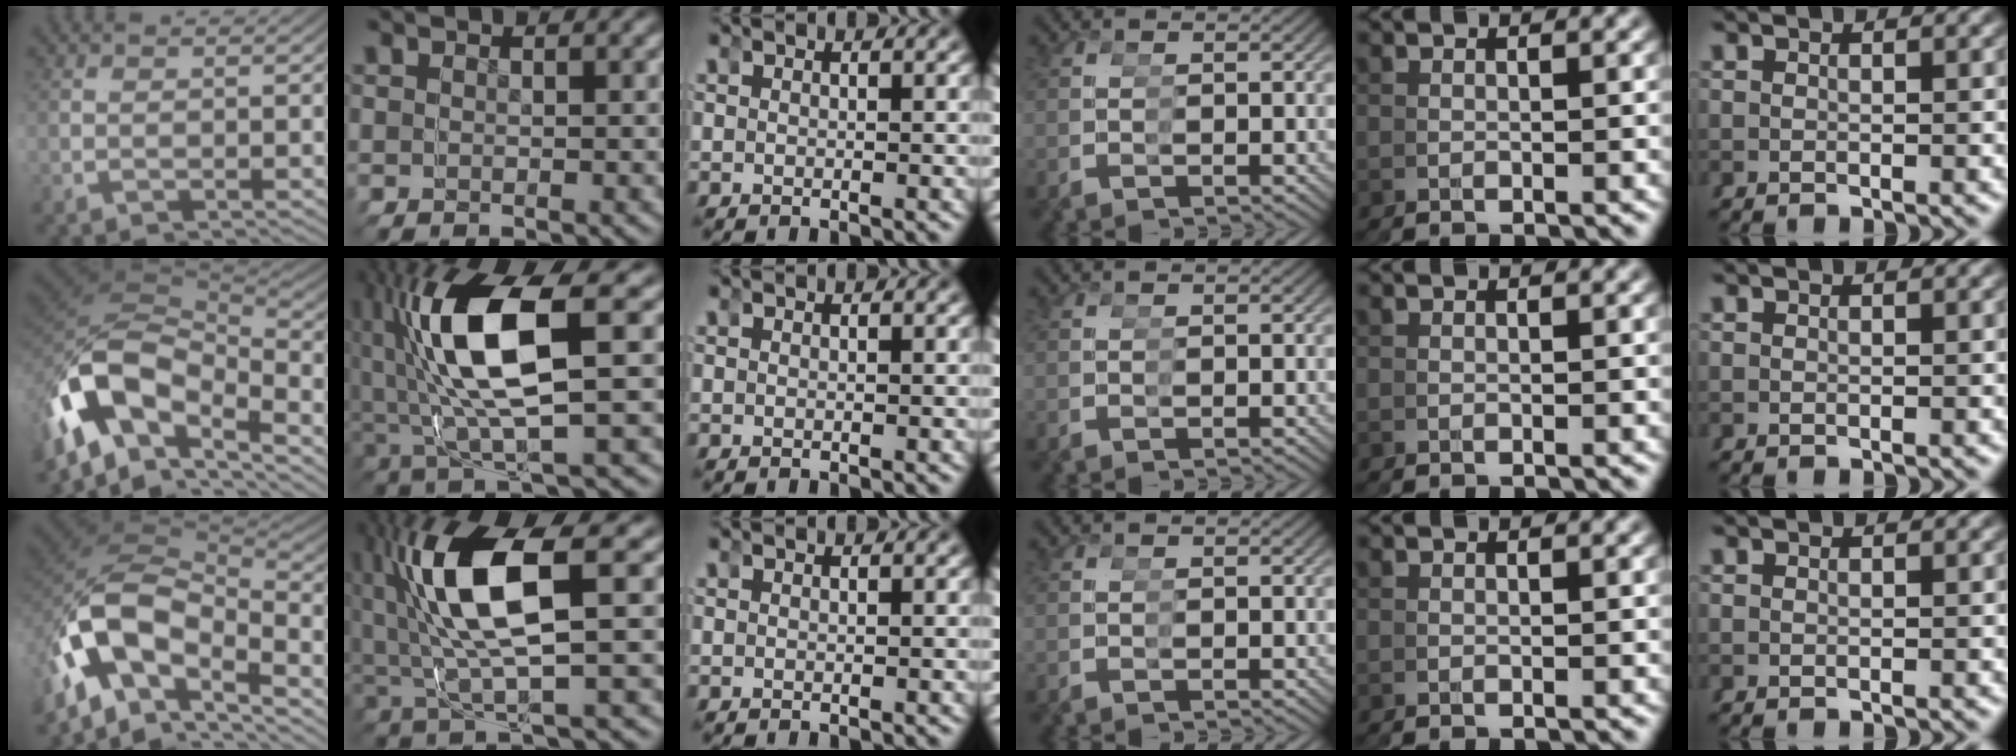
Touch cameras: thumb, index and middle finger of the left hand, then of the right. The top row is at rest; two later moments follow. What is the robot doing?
{"motion": "grasp_and_lifting", "object": "toy banana"}